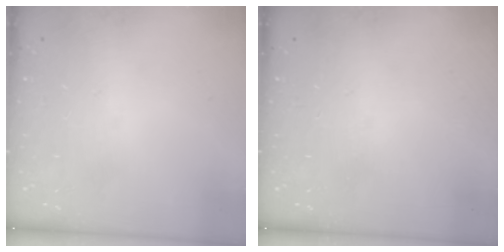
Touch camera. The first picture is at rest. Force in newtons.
{"total": 0.0}